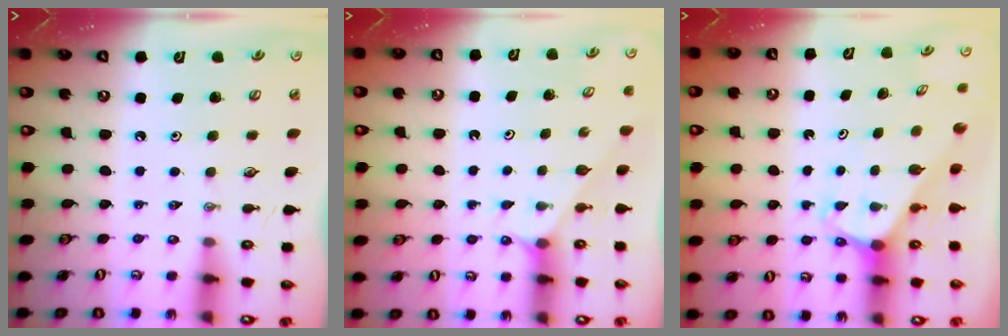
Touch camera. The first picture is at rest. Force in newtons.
{"total": 1.7, "press": 1.7, "slide": 0.3}
{"total": 2.0, "press": 2.0, "slide": 0.1}